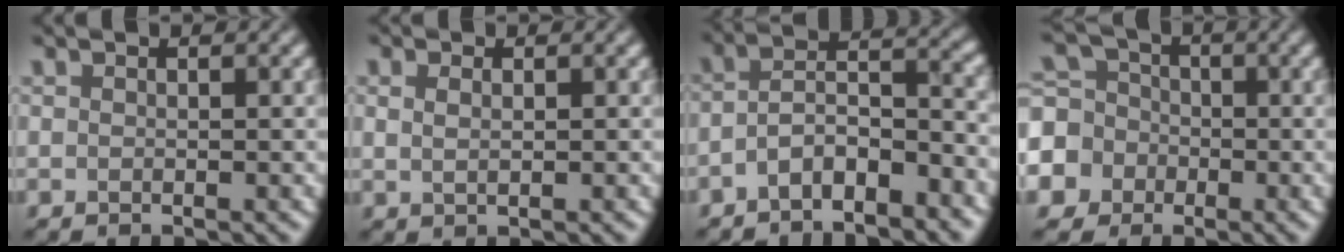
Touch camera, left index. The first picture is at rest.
{"total": 1.5, "force": [0.7, 0.8, 1.0], "torque": [-0.017, -0.003, 0.008]}
{"total": 5.1, "force": [-2.8, 1.8, 3.8], "torque": [-0.069, 0.010, -0.057]}
{"total": 7.1, "force": [-1.4, 6.7, 1.8], "torque": [-0.057, 0.015, -0.058]}